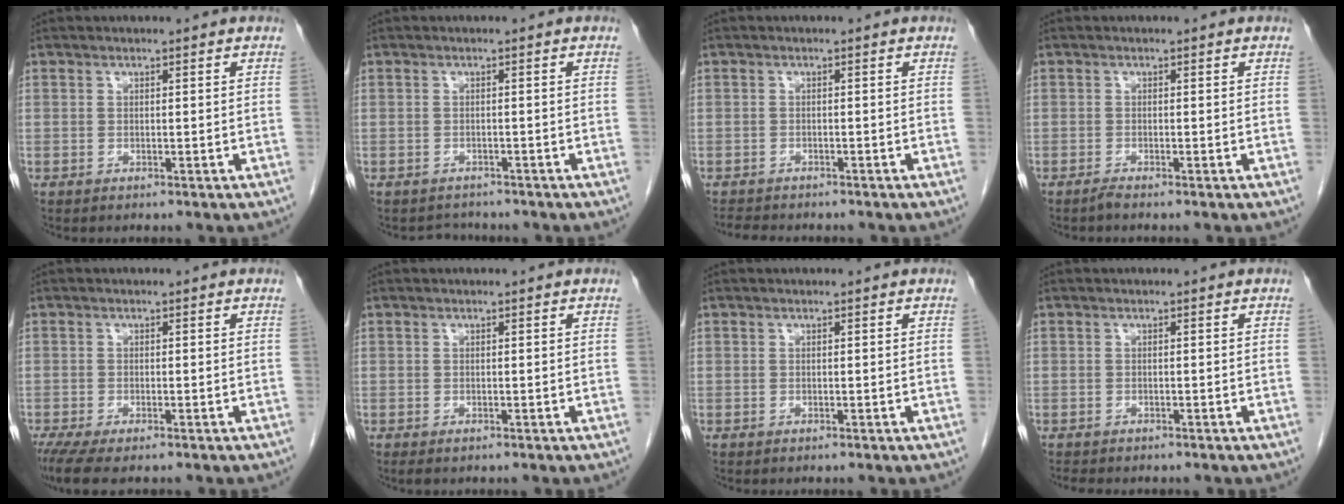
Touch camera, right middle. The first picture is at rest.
{"total": 2.1, "force": [-1.9, 0.7, -0.3], "torque": [-0.001, -0.005, -0.028]}
{"total": 3.5, "force": [-3.2, 1.0, 1.0], "torque": [-0.019, -0.010, -0.050]}
{"total": 0.8, "force": [-0.7, -0.2, 0.3], "torque": [-0.006, -0.001, -0.013]}
{"total": 5.0, "force": [-3.7, 0.9, 3.2], "torque": [-0.060, -0.016, -0.062]}
{"total": 0.5, "force": [-0.3, 0.2, 0.4], "torque": [-0.006, -0.001, -0.004]}
{"total": 0.0}
{"total": 2.1, "force": [-1.8, 0.7, 0.8], "torque": [-0.020, -0.007, -0.022]}